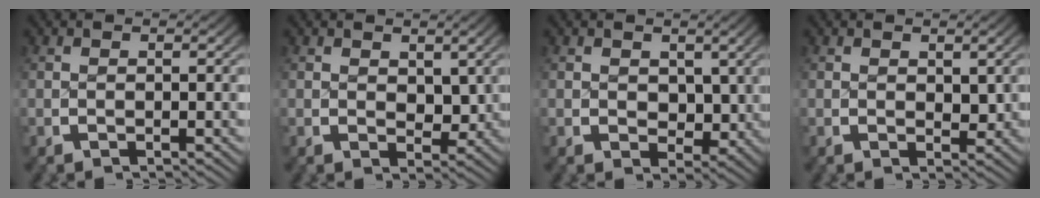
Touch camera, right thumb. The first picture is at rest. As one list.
[{"total": 1.8, "force": [1.0, 1.2, 1.0], "torque": [-0.010, -0.013, 0.026]}, {"total": 3.3, "force": [0.9, 2.5, 1.9], "torque": [-0.035, -0.026, 0.030]}, {"total": 1.1, "force": [0.7, 0.7, 0.5], "torque": [0.000, -0.008, 0.020]}]